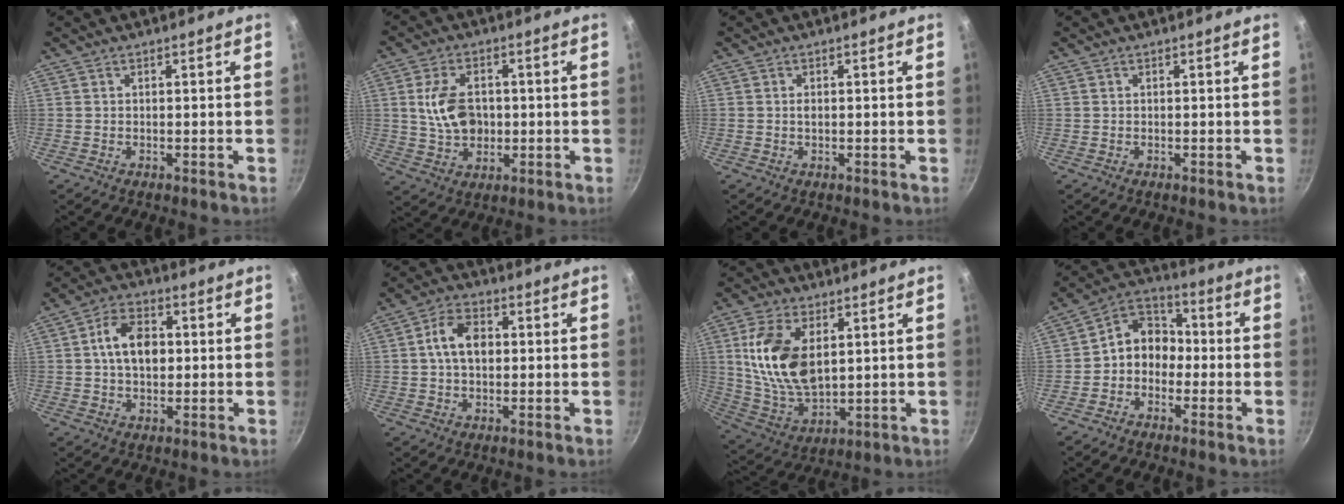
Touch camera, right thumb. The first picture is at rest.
{"total": 9.8, "force": [0.6, 6.9, 6.9], "torque": [-0.110, 0.004, 0.012]}
{"total": 0.9, "force": [0.0, 0.6, 0.7], "torque": [-0.011, 0.002, -0.001]}
{"total": 0.0}
{"total": 9.3, "force": [0.9, 6.2, 6.9], "torque": [-0.099, 0.014, 0.007]}
{"total": 7.9, "force": [0.8, 5.3, 5.7], "torque": [-0.085, 0.016, 0.005]}
{"total": 16.1, "force": [3.6, 9.4, 12.6], "torque": [-0.227, -0.020, 0.081]}
{"total": 8.7, "force": [-1.7, 7.2, 4.7], "torque": [-0.033, 0.042, -0.051]}